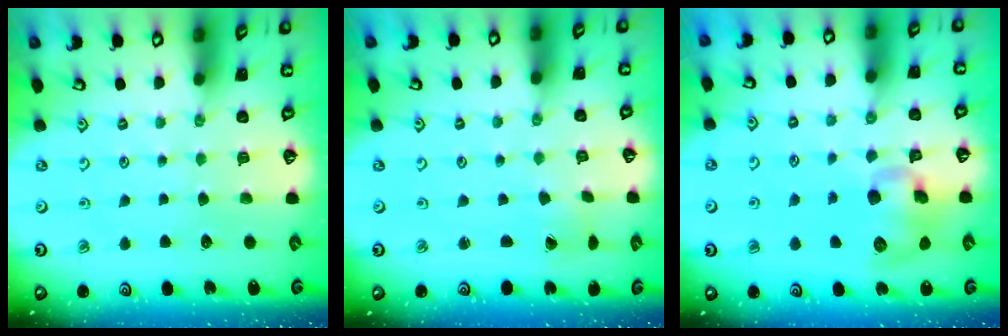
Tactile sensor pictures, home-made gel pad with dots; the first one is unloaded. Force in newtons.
{"total": 0.6, "press": 0.5, "slide": 0.2}
{"total": 9.9, "press": 9.8, "slide": 1.9}